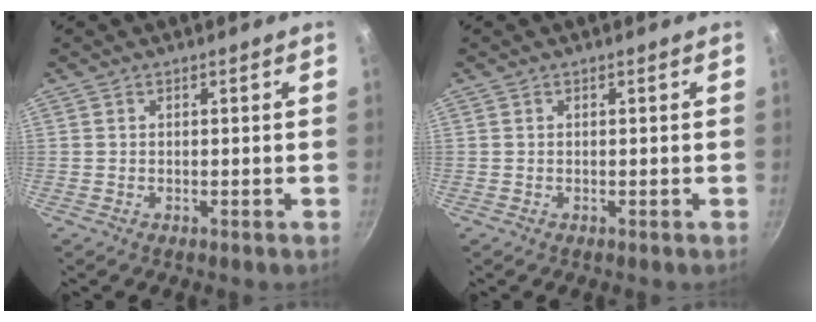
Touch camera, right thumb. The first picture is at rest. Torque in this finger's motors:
{"motor_torque": [0.00, 0.00, 0.00, 0.00, 0.00]}